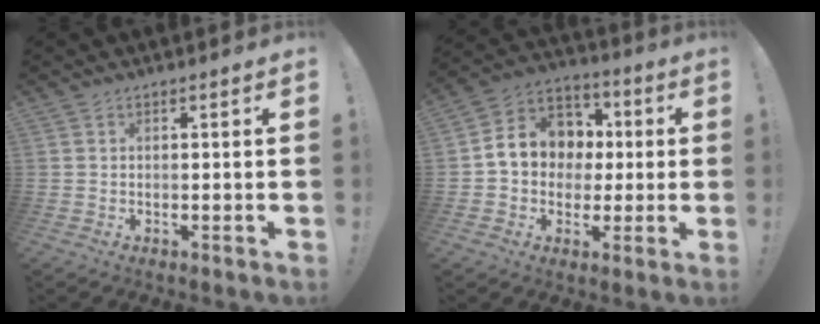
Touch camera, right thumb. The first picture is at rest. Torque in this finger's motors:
{"motor_torque": [0.56, 0.53, 1.04, -0.15, 0.07]}